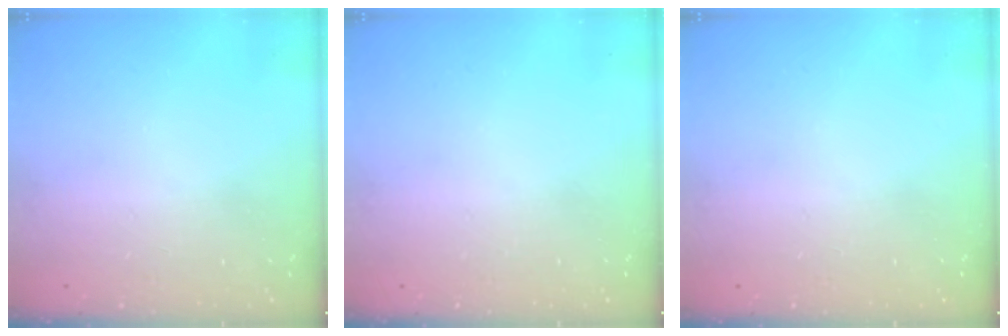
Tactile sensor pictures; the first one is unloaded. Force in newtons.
{"total": 0.0}
{"total": 0.0}